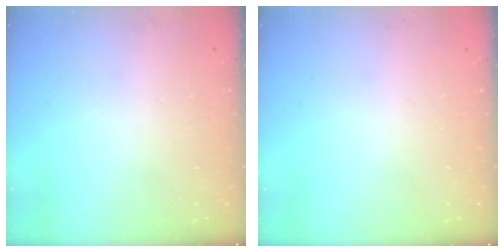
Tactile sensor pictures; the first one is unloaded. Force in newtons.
{"total": 0.0}